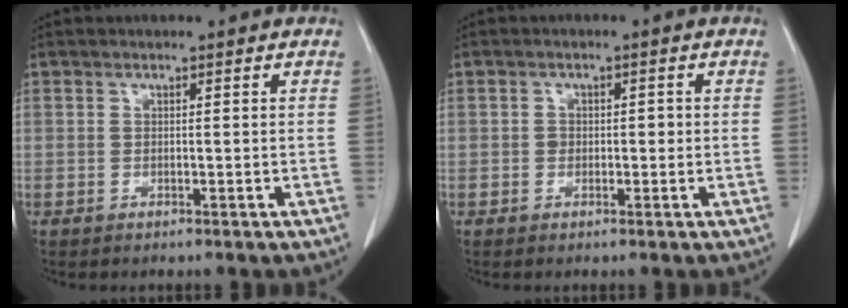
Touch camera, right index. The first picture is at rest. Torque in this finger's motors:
{"motor_torque": [0.12, -0.05, 0.00, 0.02]}